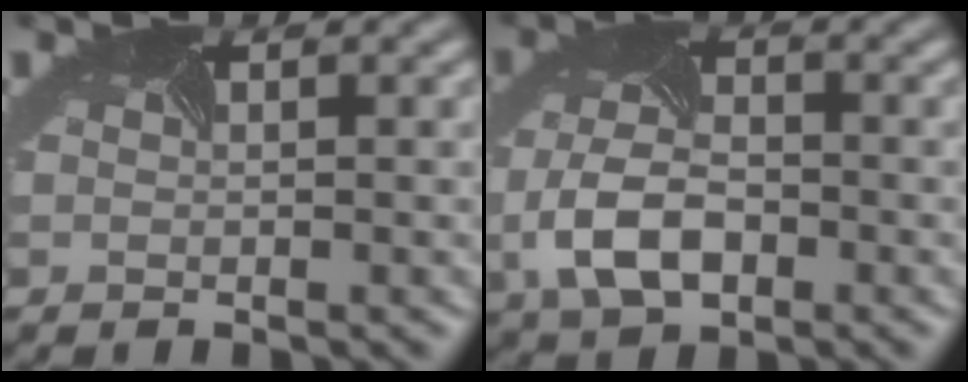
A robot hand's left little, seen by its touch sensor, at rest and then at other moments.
{"total": 6.0, "force": [-1.8, 3.6, 4.4], "torque": [-0.107, -0.012, -0.036]}